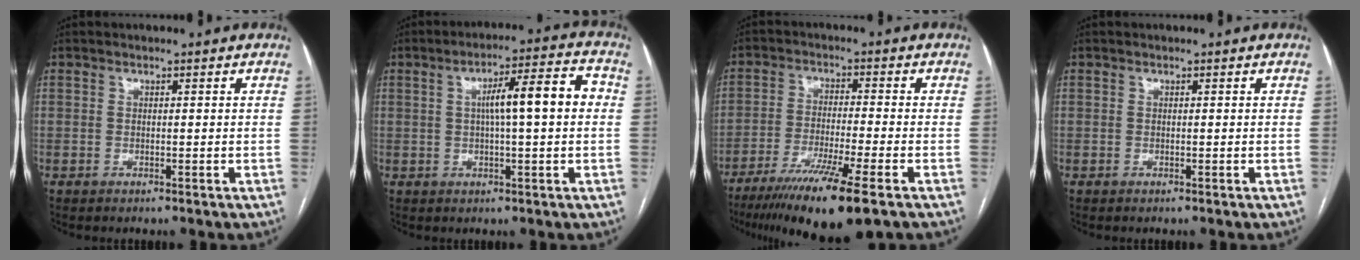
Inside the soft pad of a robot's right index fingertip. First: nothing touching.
{"total": 9.4, "force": [1.0, 1.1, 9.3], "torque": [-0.141, 0.027, 0.014]}
{"total": 13.4, "force": [-8.9, 0.0, 10.0], "torque": [-0.171, -0.038, -0.148]}
{"total": 0.0}